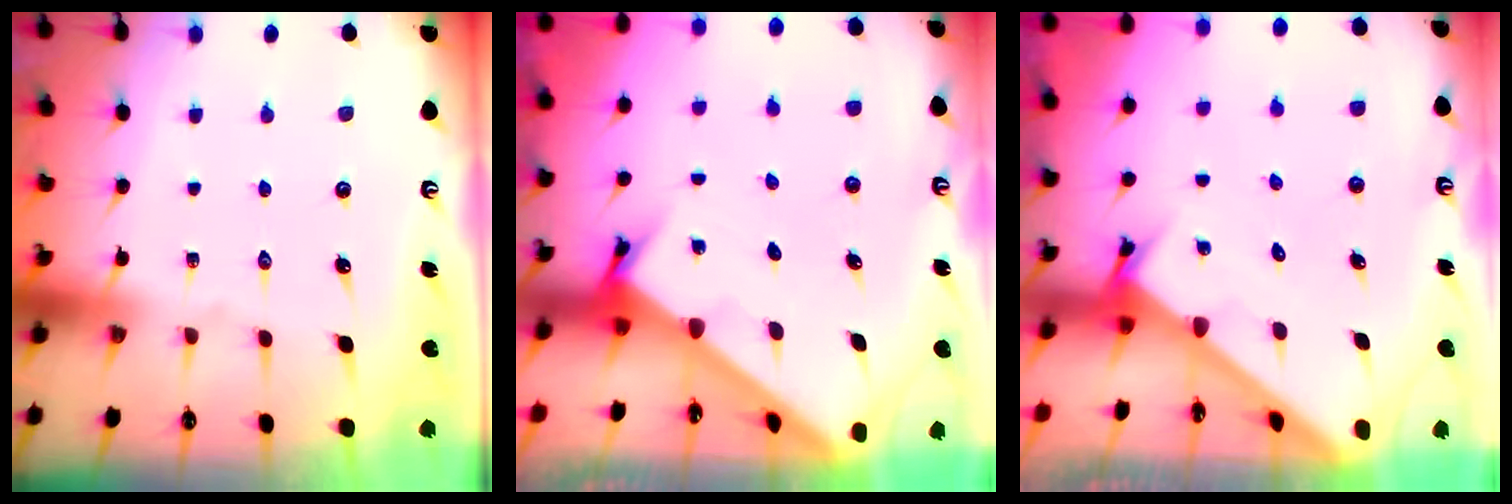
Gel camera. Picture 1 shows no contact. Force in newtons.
{"total": 2.5, "press": 2.5, "slide": 0.3}
{"total": 2.3, "press": 2.3, "slide": 0.1}